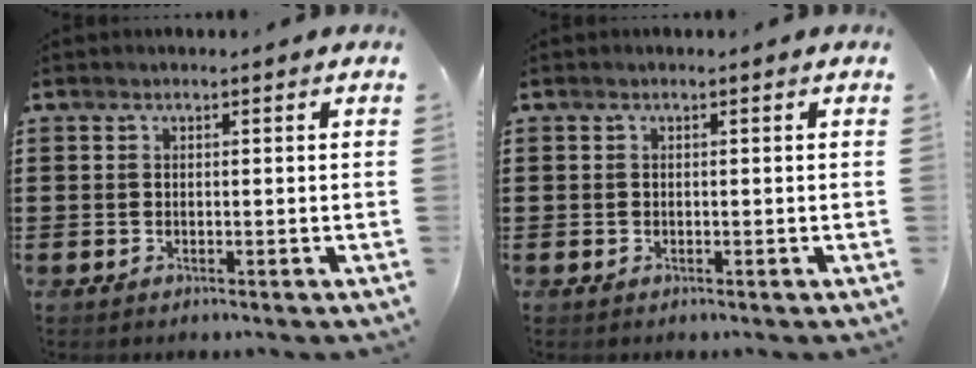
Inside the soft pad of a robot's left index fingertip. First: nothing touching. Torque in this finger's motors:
{"motor_torque": [0.01, 0.01, 0.00, 0.01]}